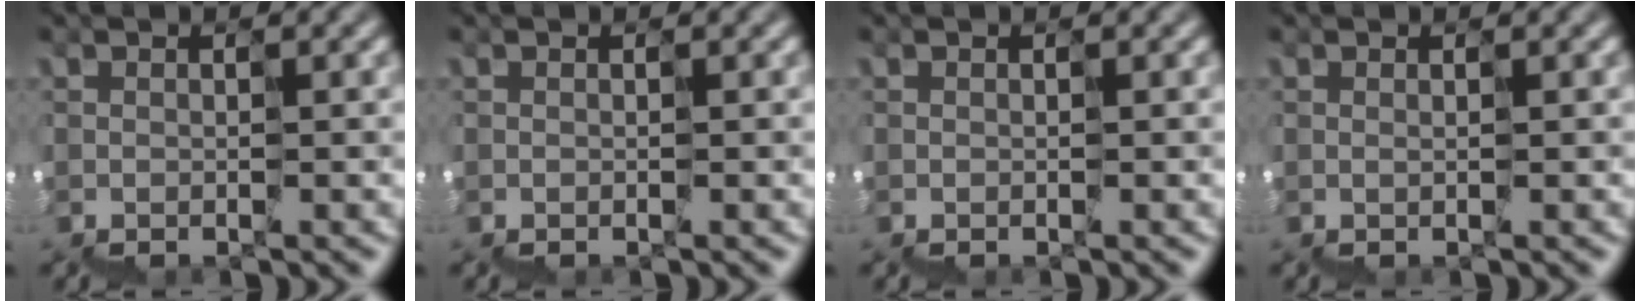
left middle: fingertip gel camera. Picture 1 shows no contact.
{"total": 0.0}
{"total": 0.0}
{"total": 0.7, "force": [0.6, -0.2, -0.1], "torque": [0.002, 0.004, 0.013]}